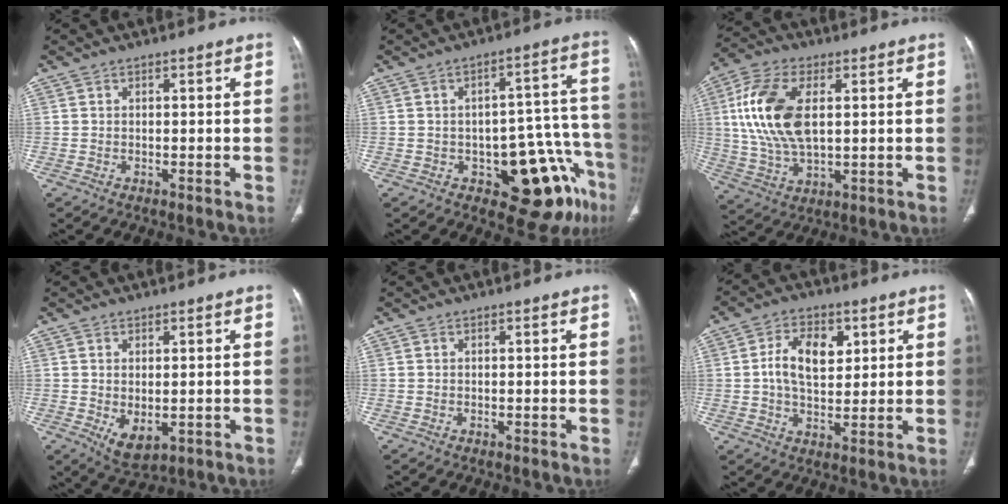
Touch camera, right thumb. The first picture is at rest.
{"total": 14.6, "force": [-7.4, 6.2, 10.9], "torque": [-0.092, 0.062, -0.088]}
{"total": 15.6, "force": [2.8, 8.4, 12.8], "torque": [-0.264, 0.001, 0.056]}
{"total": 5.2, "force": [-0.9, 2.9, 4.3], "torque": [-0.067, -0.010, 0.003]}
{"total": 0.0}
{"total": 9.4, "force": [2.3, 5.9, 6.9], "torque": [-0.095, -0.003, 0.040]}